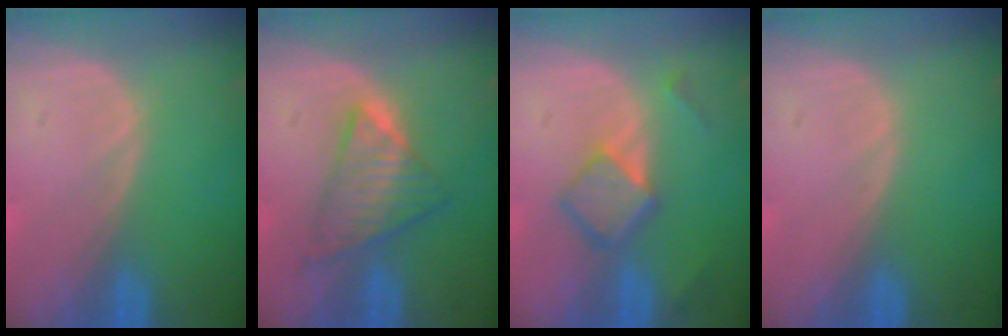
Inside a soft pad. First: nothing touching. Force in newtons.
{"total": 6.0, "press": 6.0, "slide": 0.8}
{"total": 5.2, "press": 4.6, "slide": 2.4}
{"total": 0.0}